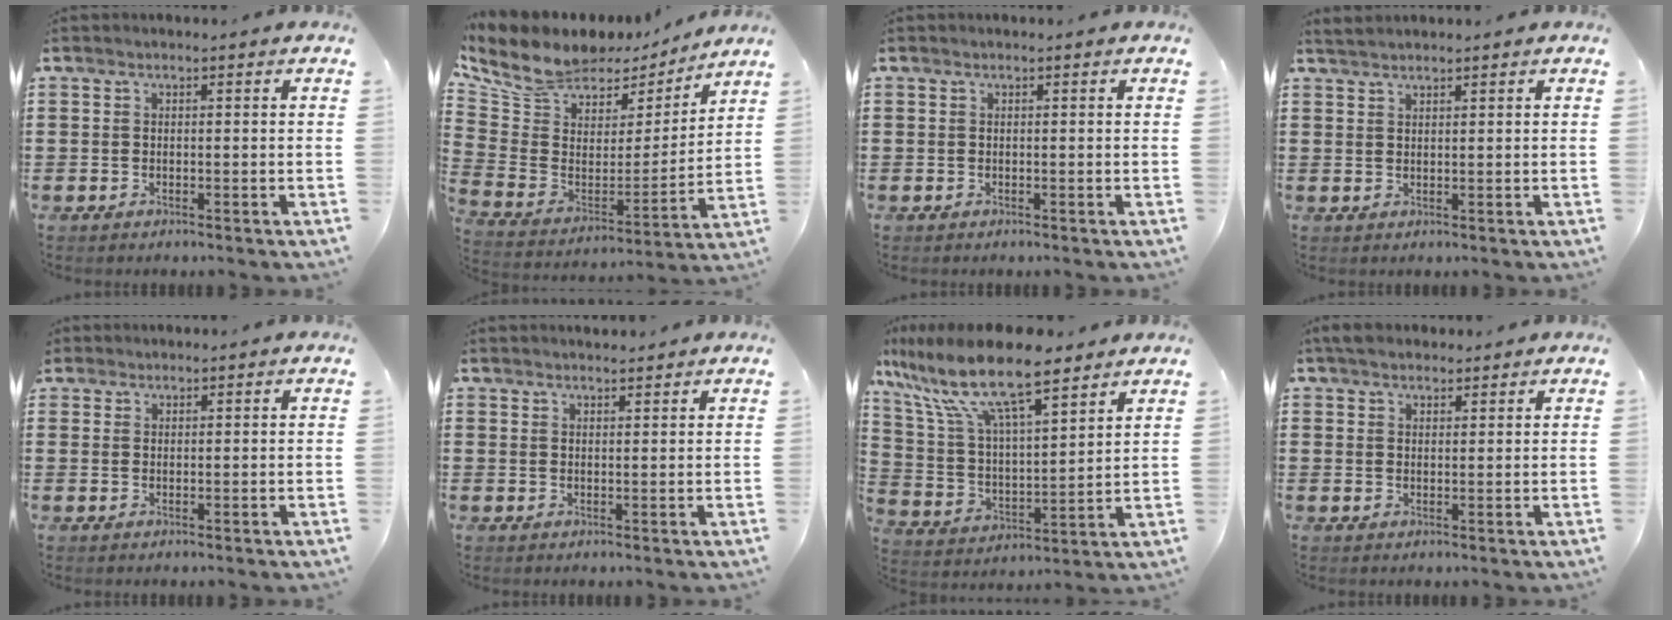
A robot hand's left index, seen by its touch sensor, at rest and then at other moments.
{"total": 8.2, "force": [6.6, 4.5, 1.7], "torque": [-0.080, -0.041, 0.119]}
{"total": 0.0}
{"total": 1.6, "force": [1.5, 0.1, 0.4], "torque": [-0.009, 0.001, 0.030]}
{"total": 1.3, "force": [1.2, 0.5, 0.0], "torque": [-0.003, 0.002, 0.023]}
{"total": 1.8, "force": [1.7, 0.2, 0.1], "torque": [-0.005, 0.002, 0.035]}
{"total": 12.5, "force": [9.6, 2.8, 7.5], "torque": [-0.188, -0.044, 0.166]}
{"total": 3.3, "force": [2.8, 1.4, 1.0], "torque": [-0.027, 0.005, 0.055]}